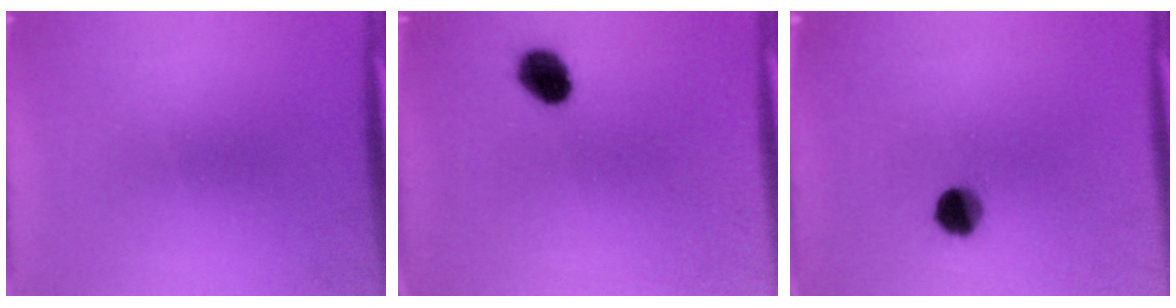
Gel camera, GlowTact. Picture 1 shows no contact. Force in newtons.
{"total": 7.0}
{"total": 5.1}